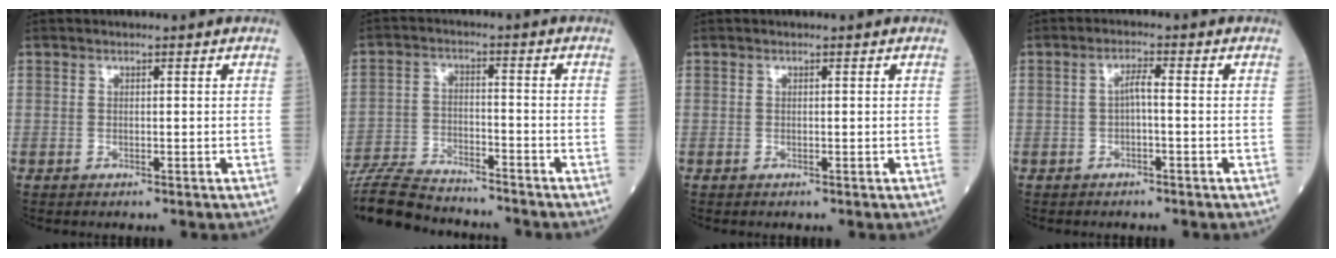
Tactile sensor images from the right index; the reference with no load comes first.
{"total": 14.3, "force": [-13.3, 1.8, 4.8], "torque": [-0.087, -0.005, -0.221]}
{"total": 0.0}
{"total": 2.1, "force": [-0.4, 0.2, 2.0], "torque": [-0.033, 0.006, -0.009]}